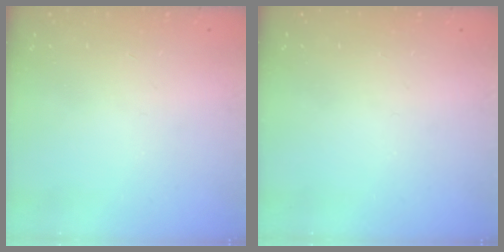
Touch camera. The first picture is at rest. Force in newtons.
{"total": 0.0}